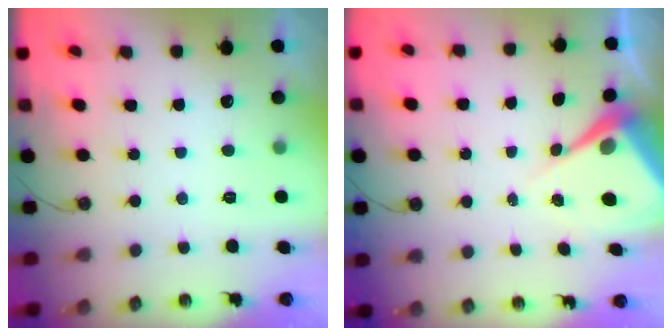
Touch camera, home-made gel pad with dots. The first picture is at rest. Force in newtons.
{"total": 7.1, "press": 7.0, "slide": 0.7}